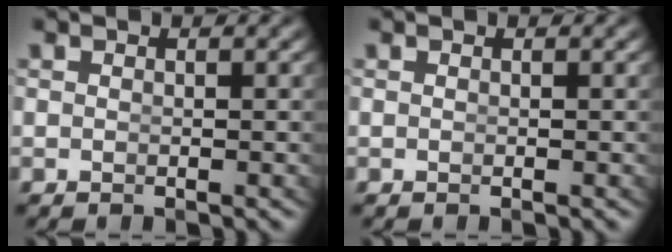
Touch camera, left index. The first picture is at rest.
{"total": 0.0}